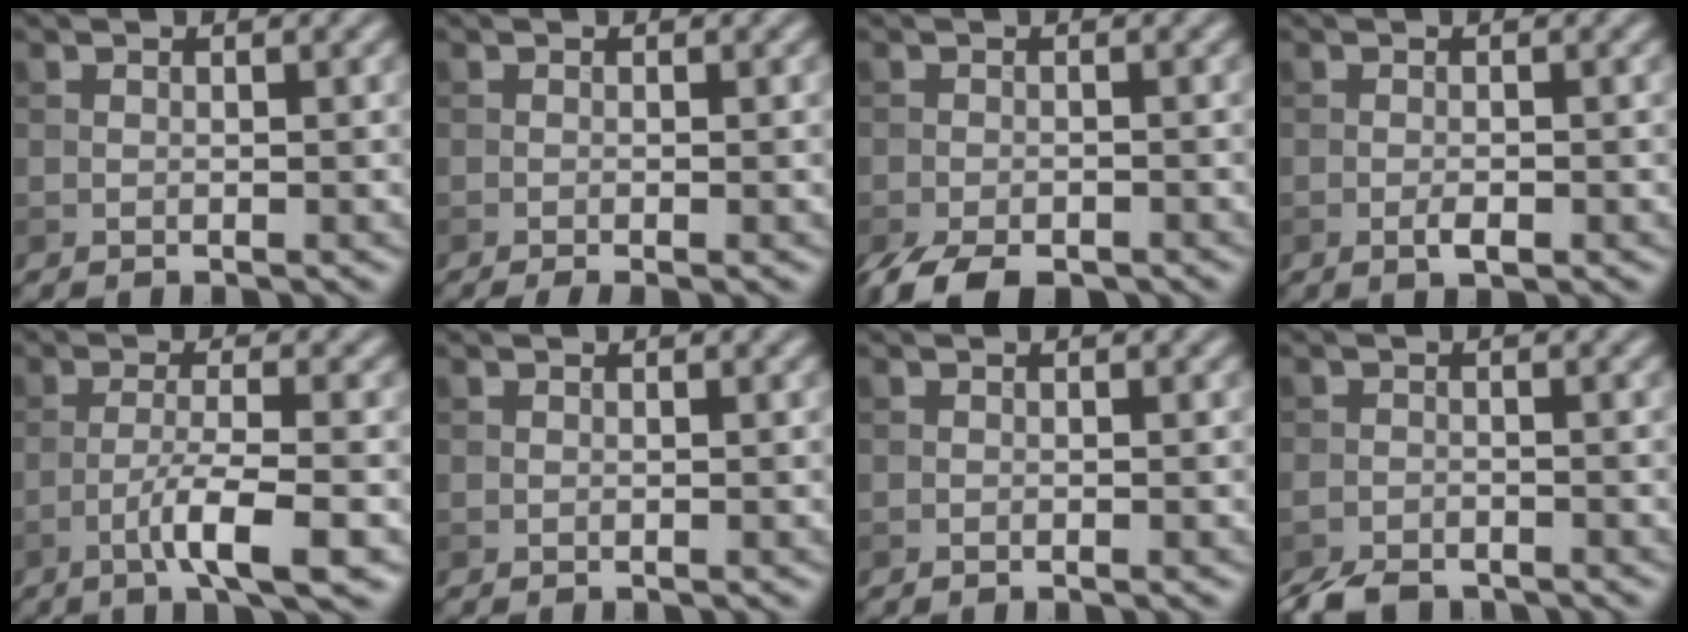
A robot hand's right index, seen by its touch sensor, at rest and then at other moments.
{"total": 1.6, "force": [-0.7, 0.4, 1.4], "torque": [-0.020, -0.006, -0.014]}
{"total": 4.6, "force": [-3.5, 1.6, 2.5], "torque": [-0.040, -0.010, -0.064]}
{"total": 1.4, "force": [-0.6, 0.5, 1.1], "torque": [-0.023, -0.002, -0.011]}
{"total": 5.0, "force": [-2.2, 0.7, 4.4], "torque": [-0.076, 0.006, -0.044]}
{"total": 0.0}
{"total": 0.0}
{"total": 4.1, "force": [-3.5, 1.5, 1.6], "torque": [-0.023, -0.011, -0.070]}